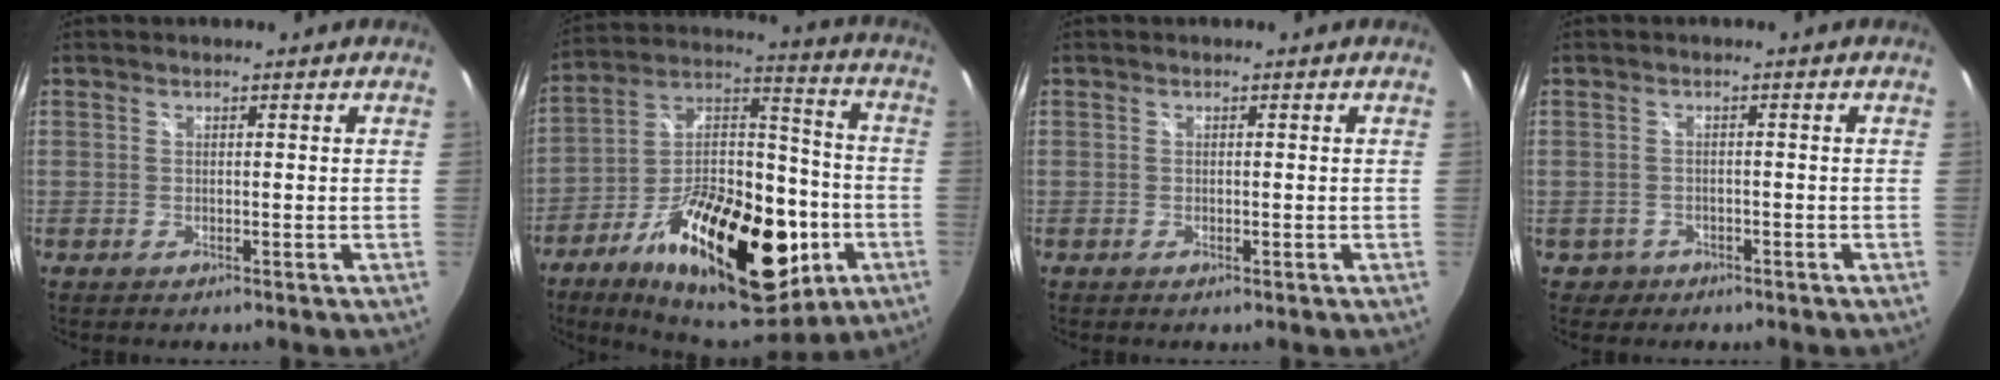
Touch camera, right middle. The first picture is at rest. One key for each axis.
{"total": 29.6, "fx": -12.1, "fy": 14.5, "fz": 22.7, "tx": -0.371, "ty": 0.009, "tz": -0.179}
{"total": 0.0}
{"total": 2.8, "fx": -1.4, "fy": 2.4, "fz": 0.4, "tx": -0.019, "ty": 0.000, "tz": -0.017}